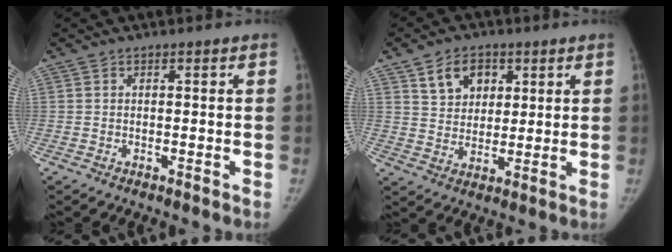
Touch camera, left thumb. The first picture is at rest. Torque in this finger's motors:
{"motor_torque": [-0.01, 0.18, 0.55, -0.20, 0.00]}